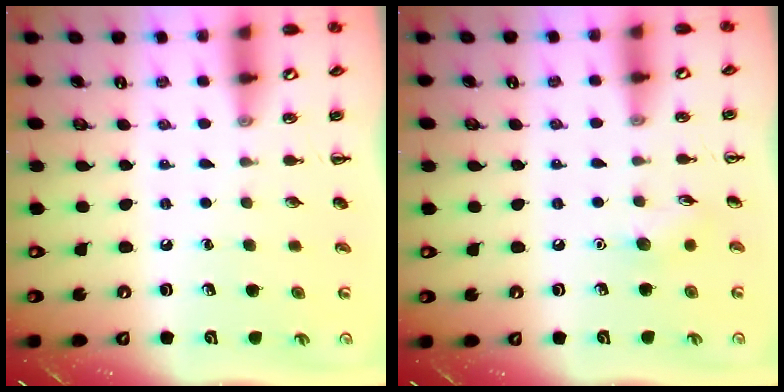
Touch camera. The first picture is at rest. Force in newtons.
{"total": 6.0, "press": 5.8, "slide": 1.6}